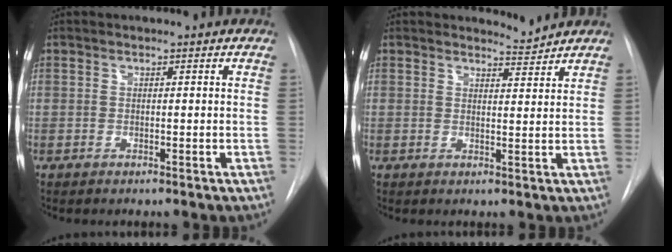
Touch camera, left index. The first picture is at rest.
{"total": 2.2, "force": [2.0, -0.4, -0.5], "torque": [0.002, -0.016, 0.032]}